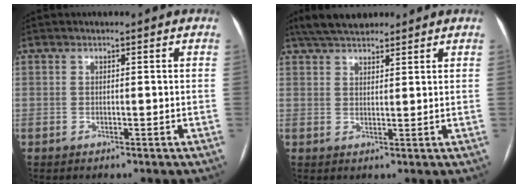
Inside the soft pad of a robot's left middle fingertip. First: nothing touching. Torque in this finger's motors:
{"motor_torque": [0.53, -0.68, 0.04, 0.00]}